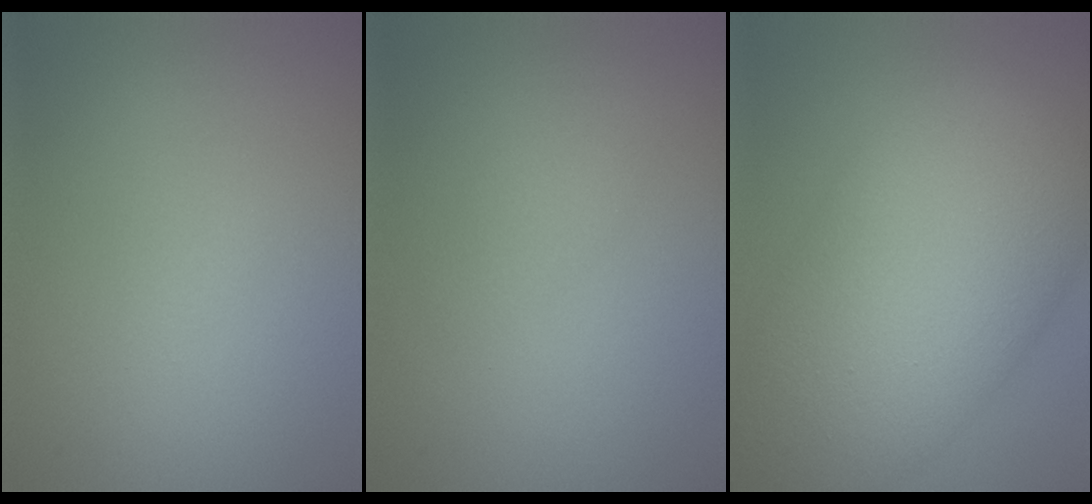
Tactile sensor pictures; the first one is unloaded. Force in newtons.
{"total": 1.3, "press": 1.3, "slide": 0.0}
{"total": 12.8, "press": 12.8, "slide": 0.3}